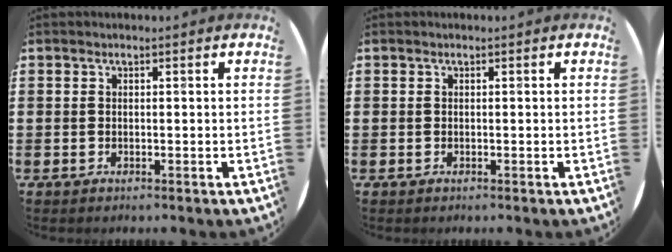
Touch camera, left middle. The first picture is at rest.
{"total": 0.0}